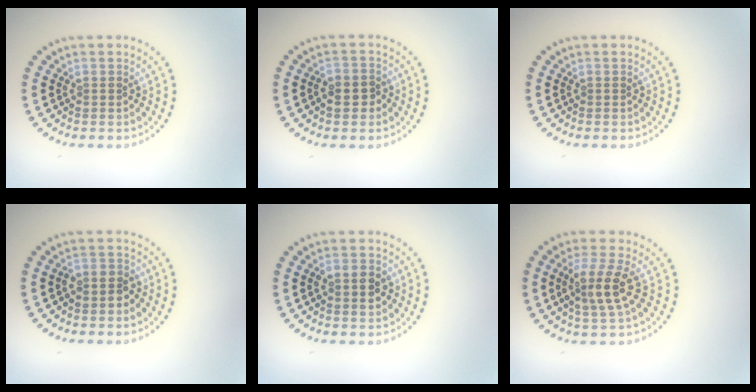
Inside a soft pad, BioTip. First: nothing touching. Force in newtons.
{"total": 2.3, "press": 2.2, "slide": 0.7}
{"total": 0.0}
{"total": 1.9, "press": 1.7, "slide": 0.8}
{"total": 2.8, "press": 2.8, "slide": 0.1}
{"total": 3.6, "press": 3.2, "slide": 1.5}